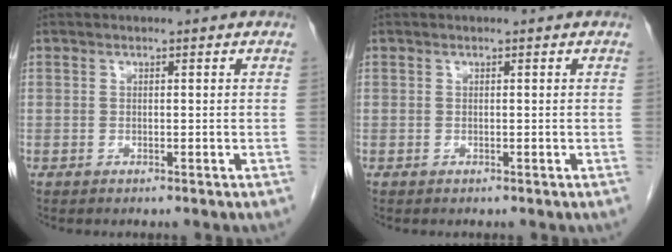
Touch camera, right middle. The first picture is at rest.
{"total": 0.0}